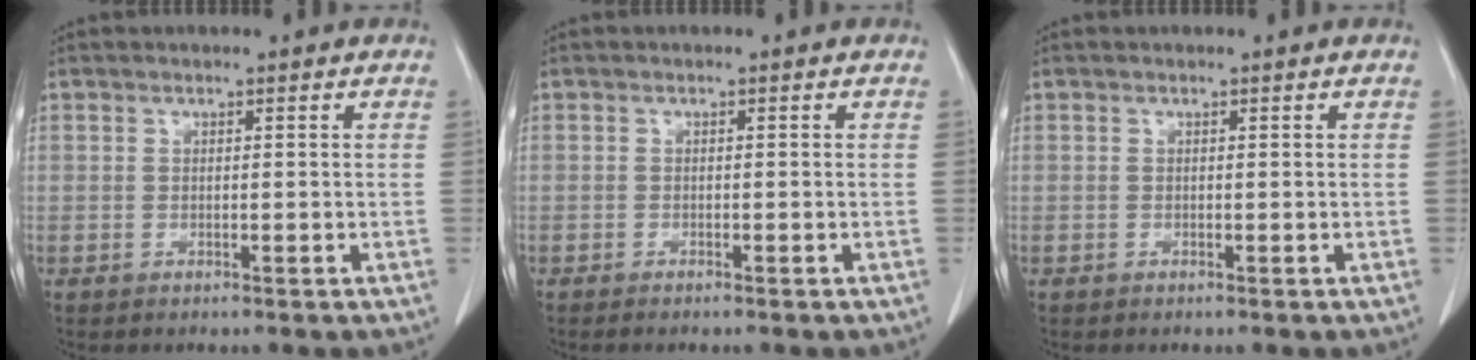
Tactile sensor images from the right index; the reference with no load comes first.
{"total": 1.4, "force": [-1.2, 0.1, 0.8], "torque": [-0.016, -0.003, -0.014]}
{"total": 0.0}